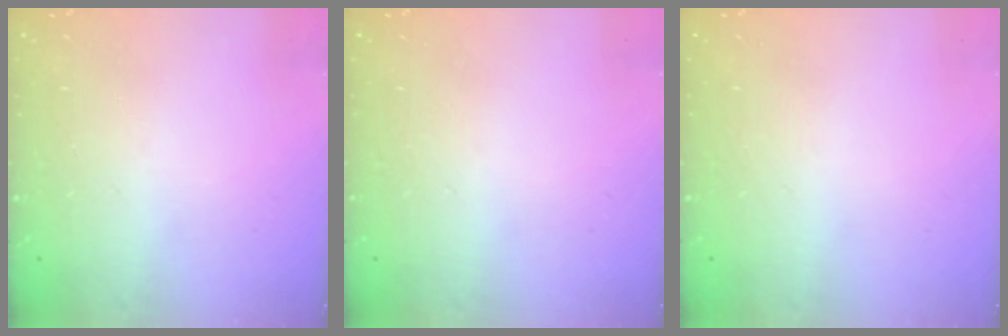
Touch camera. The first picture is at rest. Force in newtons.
{"total": 0.0}
{"total": 0.0}